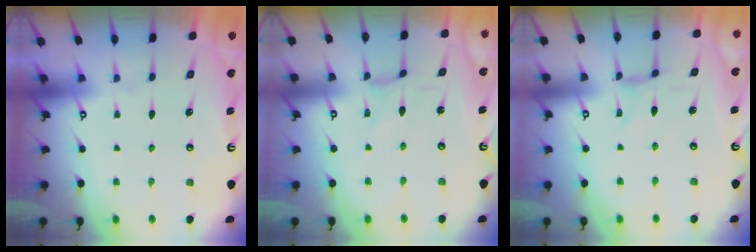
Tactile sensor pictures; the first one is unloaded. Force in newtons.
{"total": 0.0}
{"total": 0.0}